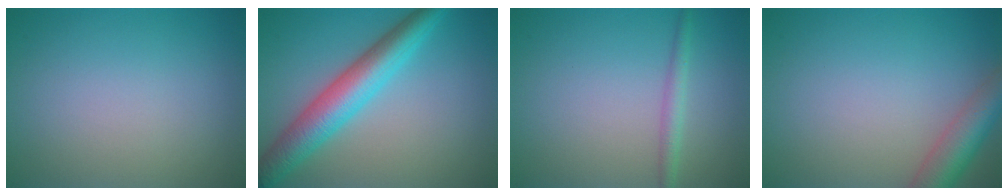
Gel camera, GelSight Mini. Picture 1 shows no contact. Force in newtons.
{"total": 6.3, "press": 6.3, "slide": 0.2}
{"total": 1.7, "press": 1.7, "slide": 0.0}
{"total": 4.6, "press": 4.6, "slide": 0.3}